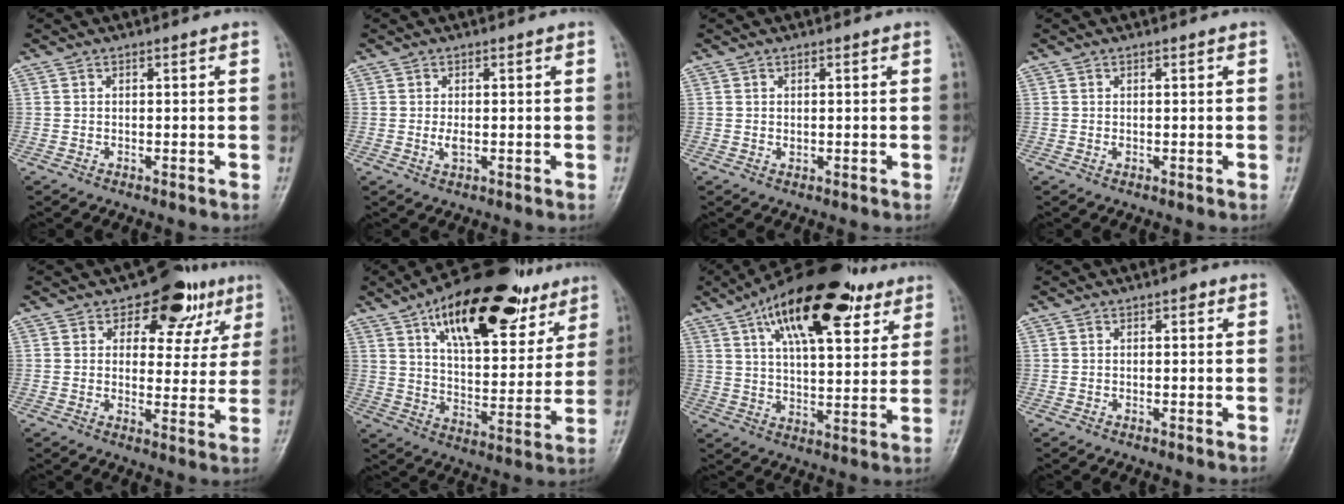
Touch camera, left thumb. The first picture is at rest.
{"total": 2.0, "force": [-0.2, 1.0, 1.7], "torque": [-0.035, -0.005, -0.004]}
{"total": 0.9, "force": [0.2, 0.6, 0.6], "torque": [-0.009, -0.002, 0.006]}
{"total": 0.7, "force": [0.2, 0.5, 0.5], "torque": [-0.006, 0.000, 0.004]}
{"total": 11.5, "force": [6.2, 7.3, 6.3], "torque": [-0.021, -0.019, 0.079]}
{"total": 25.4, "force": [14.7, 11.4, 17.4], "torque": [-0.223, -0.033, 0.231]}
{"total": 23.1, "force": [12.4, 9.7, 17.0], "torque": [-0.243, -0.017, 0.195]}
{"total": 1.0, "force": [0.4, 0.6, 0.7], "torque": [-0.002, 0.002, 0.001]}